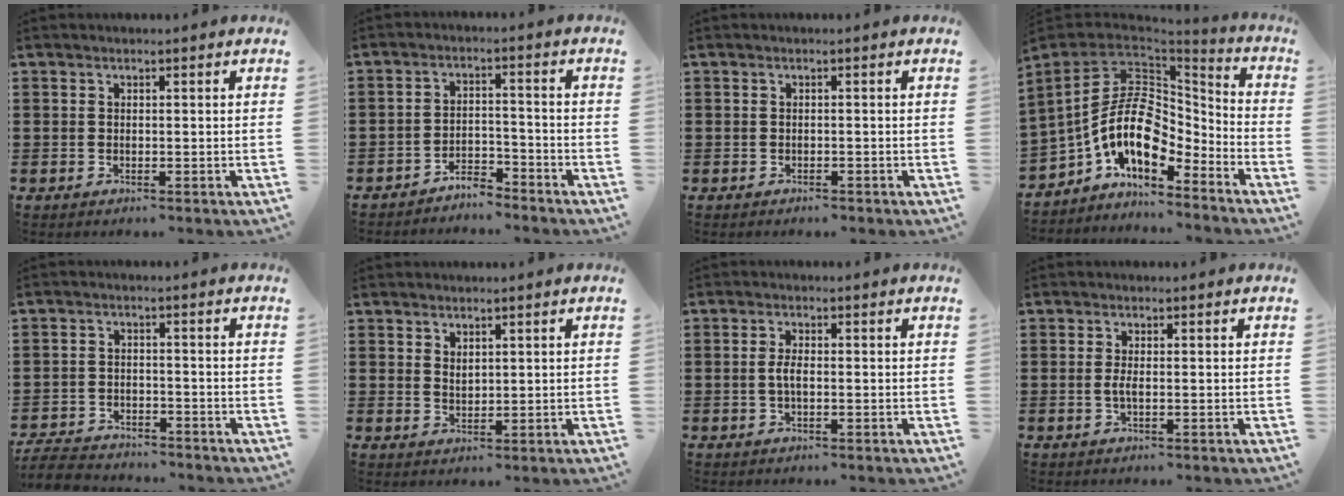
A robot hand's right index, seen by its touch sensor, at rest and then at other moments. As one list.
[{"total": 3.8, "force": [-3.8, 0.3, 0.3], "torque": [-0.013, 0.003, -0.079]}, {"total": 0.6, "force": [-0.6, 0.1, 0.1], "torque": [-0.005, -0.003, -0.013]}, {"total": 14.0, "force": [-2.6, 8.6, 10.7], "torque": [-0.245, 0.002, -0.053]}, {"total": 4.7, "force": [-4.6, 0.7, 0.6], "torque": [-0.024, -0.001, -0.095]}, {"total": 1.5, "force": [1.3, 0.7, 0.5], "torque": [-0.009, 0.002, 0.024]}, {"total": 2.3, "force": [-0.3, 0.7, 2.2], "torque": [-0.048, -0.001, -0.009]}, {"total": 1.7, "force": [-0.4, 0.2, 1.7], "torque": [-0.038, -0.005, -0.009]}]